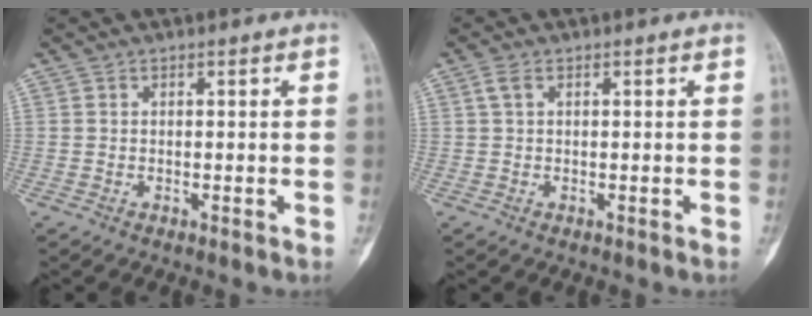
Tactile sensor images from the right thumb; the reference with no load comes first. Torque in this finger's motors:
{"motor_torque": [0.28, 0.28, 0.09, -0.10, 0.00]}